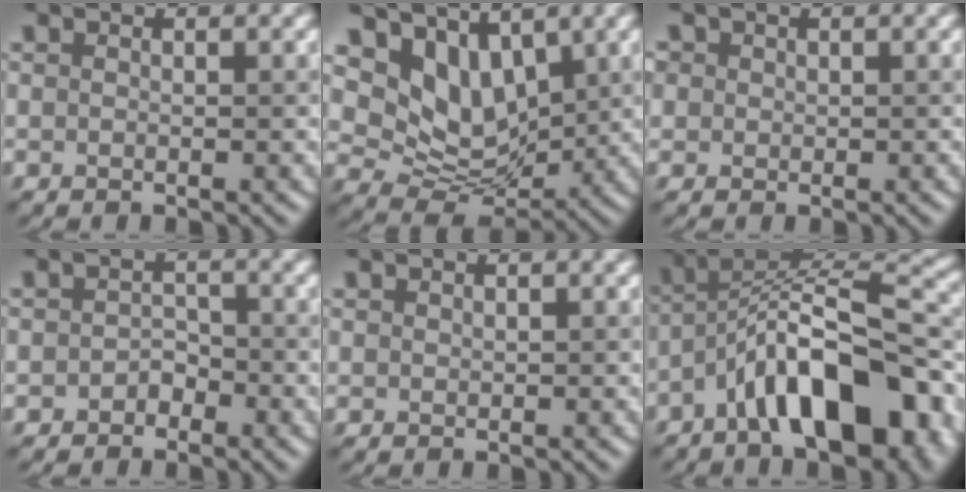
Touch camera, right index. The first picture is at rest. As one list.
[{"total": 6.2, "force": [3.4, 4.2, 3.1], "torque": [-0.071, -0.016, 0.062]}, {"total": 1.1, "force": [0.5, 0.8, -0.4], "torque": [0.003, -0.001, 0.008]}, {"total": 1.1, "force": [-0.7, 0.8, 0.0], "torque": [-0.009, 0.002, -0.011]}, {"total": 0.7, "force": [0.3, -0.1, -0.6], "torque": [0.005, -0.001, 0.011]}, {"total": 11.7, "force": [-5.8, 4.4, 9.2], "torque": [-0.139, 0.019, -0.096]}]